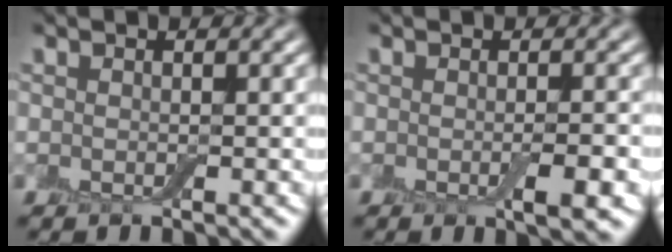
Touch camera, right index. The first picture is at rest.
{"total": 2.6, "force": [-0.7, 0.5, 2.4], "torque": [-0.036, -0.004, -0.010]}